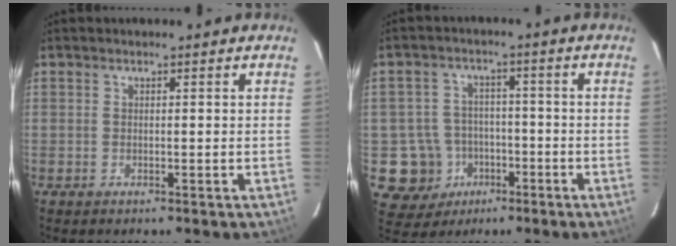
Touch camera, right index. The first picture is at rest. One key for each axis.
{"total": 9.8, "fx": -3.4, "fy": 9.1, "fz": 1.2, "tx": -0.056, "ty": 0.032, "tz": -0.040}